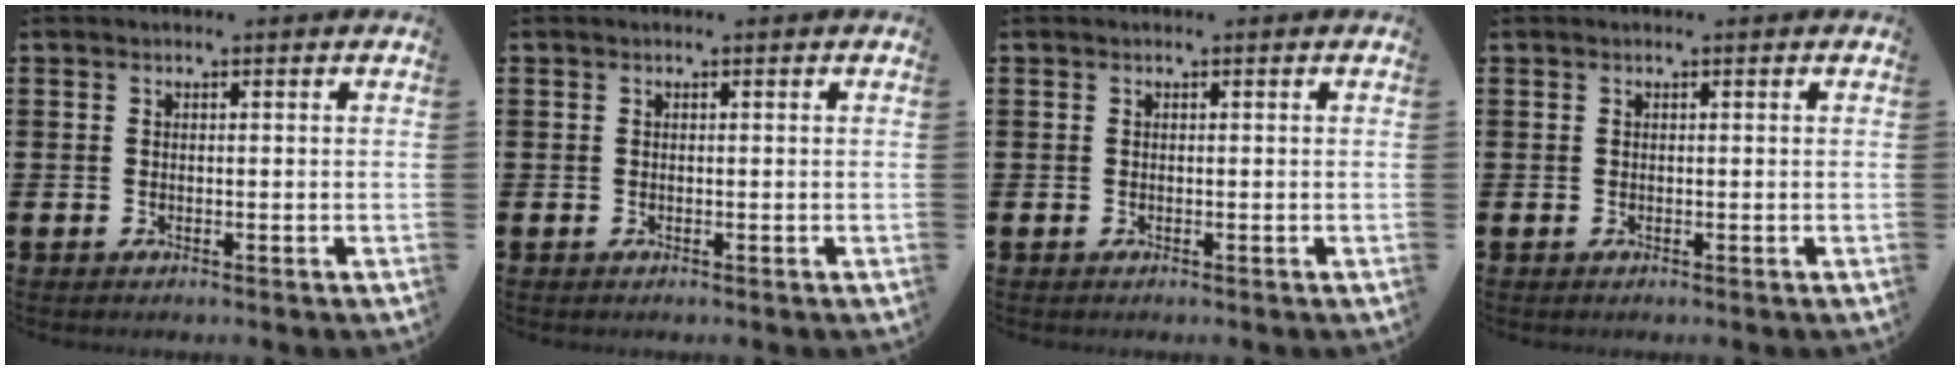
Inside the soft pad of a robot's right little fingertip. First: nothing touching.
{"total": 0.0}
{"total": 0.0}
{"total": 0.0}